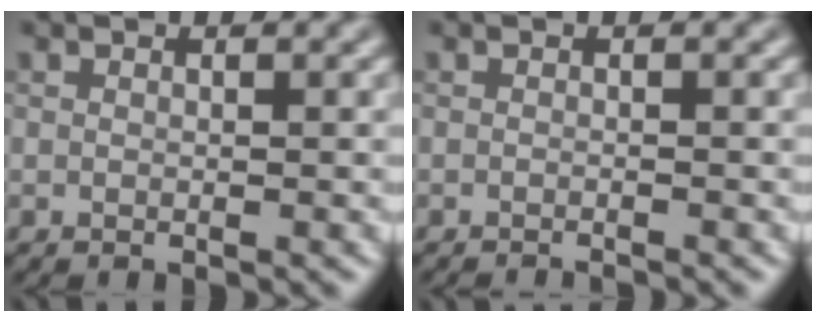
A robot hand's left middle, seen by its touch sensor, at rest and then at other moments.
{"total": 1.3, "force": [-1.2, 0.2, 0.5], "torque": [0.007, -0.003, -0.018]}